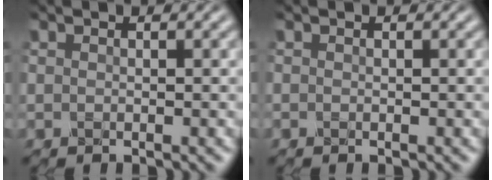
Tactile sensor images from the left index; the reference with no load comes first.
{"total": 0.0}